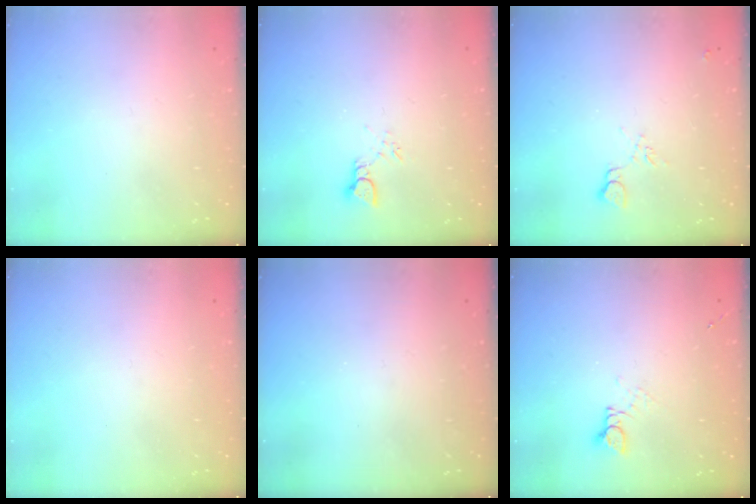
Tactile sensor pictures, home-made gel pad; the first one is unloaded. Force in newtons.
{"total": 2.2, "press": 2.2, "slide": 0.1}
{"total": 7.0, "press": 7.0, "slide": 0.6}
{"total": 0.0}
{"total": 0.0}
{"total": 2.5, "press": 2.5, "slide": 0.2}